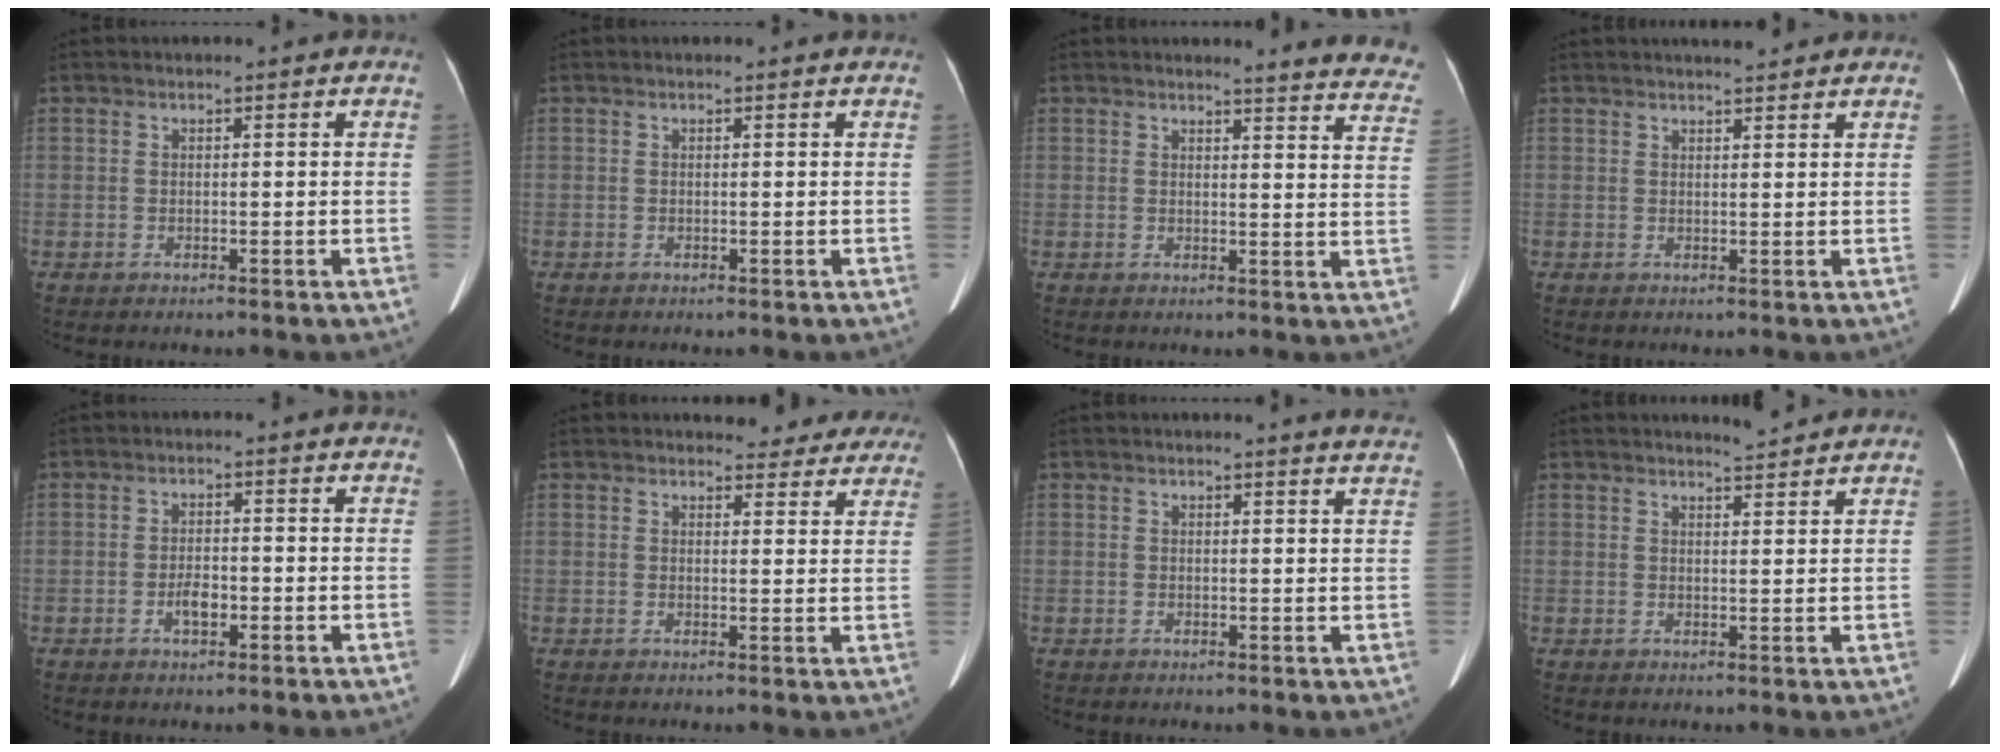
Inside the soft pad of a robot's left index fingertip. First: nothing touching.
{"total": 0.0}
{"total": 12.9, "force": [12.6, 1.0, 2.9], "torque": [-0.003, -0.091, 0.101]}
{"total": 4.0, "force": [3.6, 0.6, 1.5], "torque": [-0.021, 0.014, 0.048]}
{"total": 2.5, "force": [-1.3, 0.8, 2.0], "torque": [-0.036, 0.003, -0.022]}
{"total": 8.1, "force": [7.6, 2.7, 0.8], "torque": [0.022, -0.008, 0.065]}
{"total": 4.7, "force": [4.5, -0.3, 1.3], "torque": [-0.014, -0.012, 0.025]}
{"total": 2.7, "force": [2.7, -0.2, 0.3], "torque": [-0.011, -0.004, 0.042]}